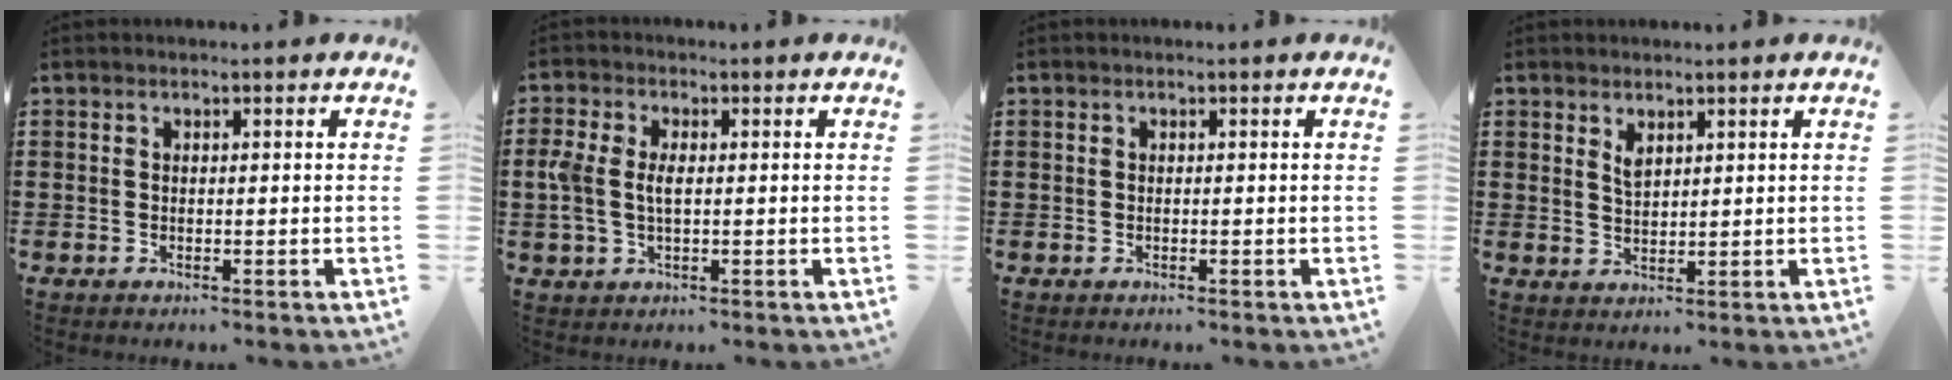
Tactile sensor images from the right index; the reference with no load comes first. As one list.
[{"total": 4.2, "force": [0.2, 2.3, 3.5], "torque": [-0.095, 0.001, -0.007]}, {"total": 0.0}, {"total": 2.1, "force": [1.5, 0.9, 1.2], "torque": [-0.026, 0.003, 0.027]}]